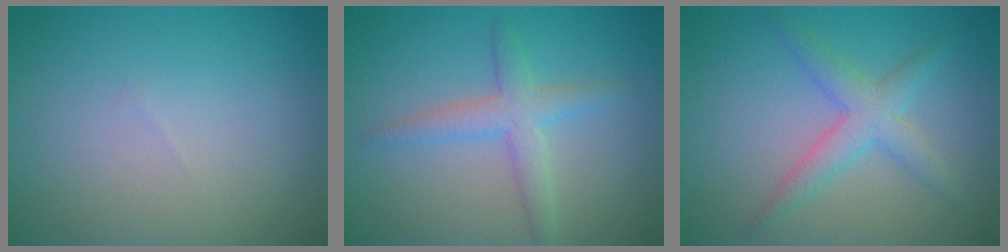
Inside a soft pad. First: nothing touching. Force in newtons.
{"total": 2.9, "press": 2.9, "slide": 0.1}
{"total": 3.2, "press": 3.2, "slide": 0.2}